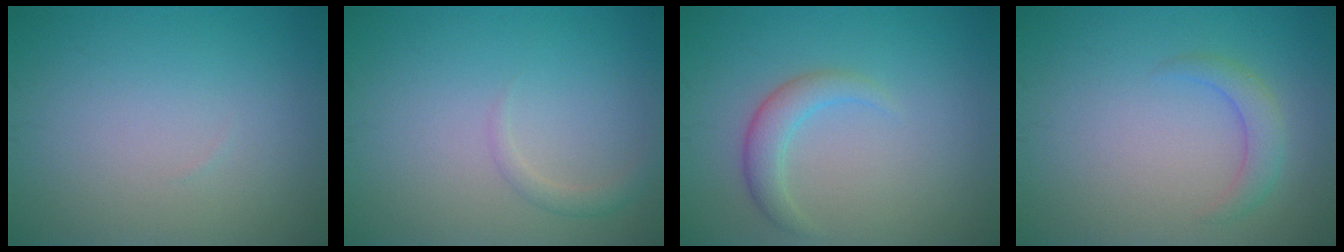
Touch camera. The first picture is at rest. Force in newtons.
{"total": 1.2, "press": 1.2, "slide": 0.1}
{"total": 2.4, "press": 2.4, "slide": 0.2}
{"total": 2.0, "press": 2.0, "slide": 0.1}